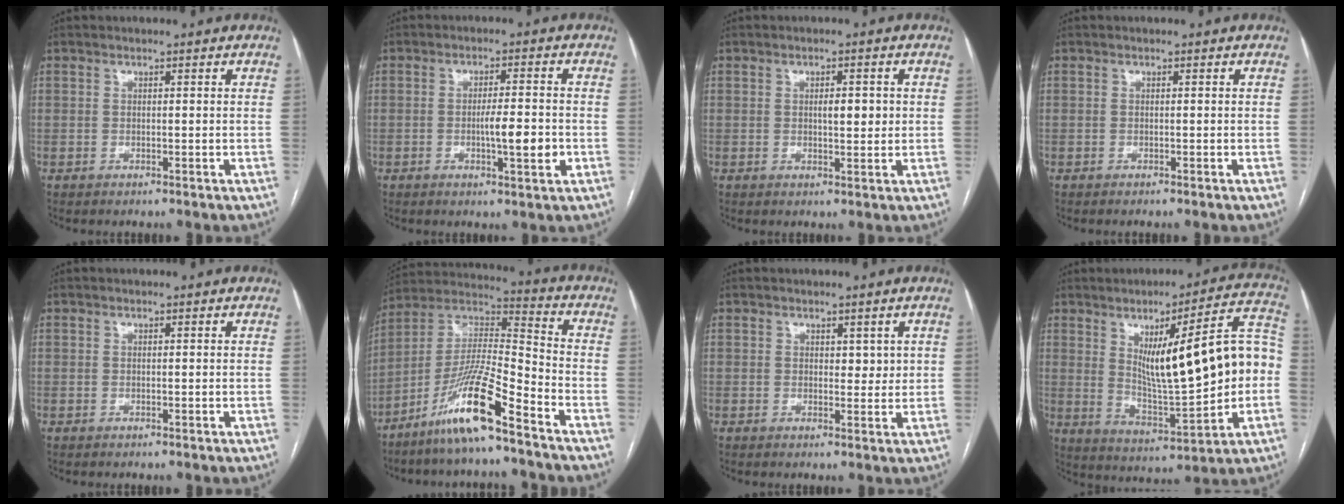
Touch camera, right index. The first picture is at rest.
{"total": 5.8, "force": [-1.3, 0.8, 5.6], "torque": [-0.091, -0.004, -0.020]}
{"total": 3.2, "force": [0.4, 1.0, 3.0], "torque": [-0.046, 0.001, 0.006]}
{"total": 0.0}
{"total": 0.0}
{"total": 13.8, "force": [-9.2, 0.2, 10.3], "torque": [-0.207, -0.003, -0.175]}
{"total": 2.2, "force": [0.9, 1.4, 1.5], "torque": [-0.012, -0.002, 0.014]}
{"total": 18.9, "force": [1.2, 3.2, 18.6], "torque": [-0.275, 0.024, 0.032]}